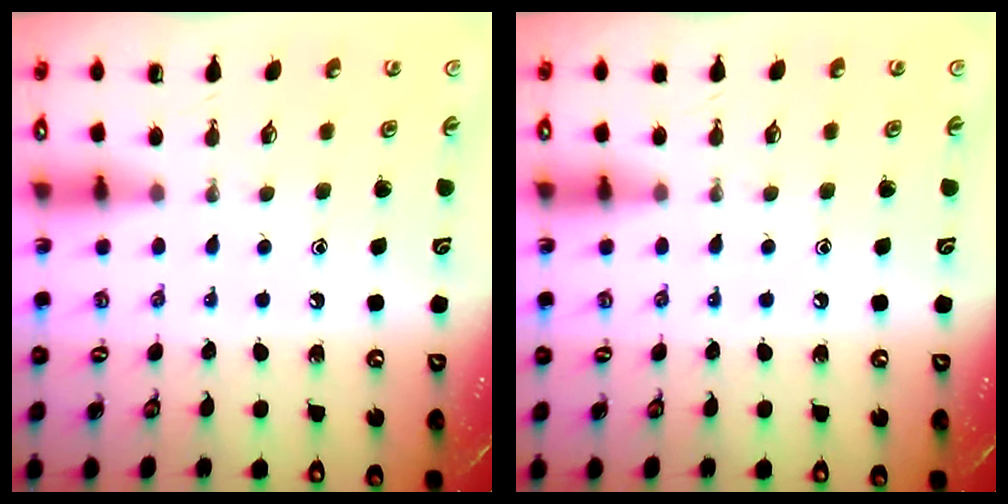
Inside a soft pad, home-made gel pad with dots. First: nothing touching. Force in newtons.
{"total": 4.4, "press": 4.3, "slide": 0.7}